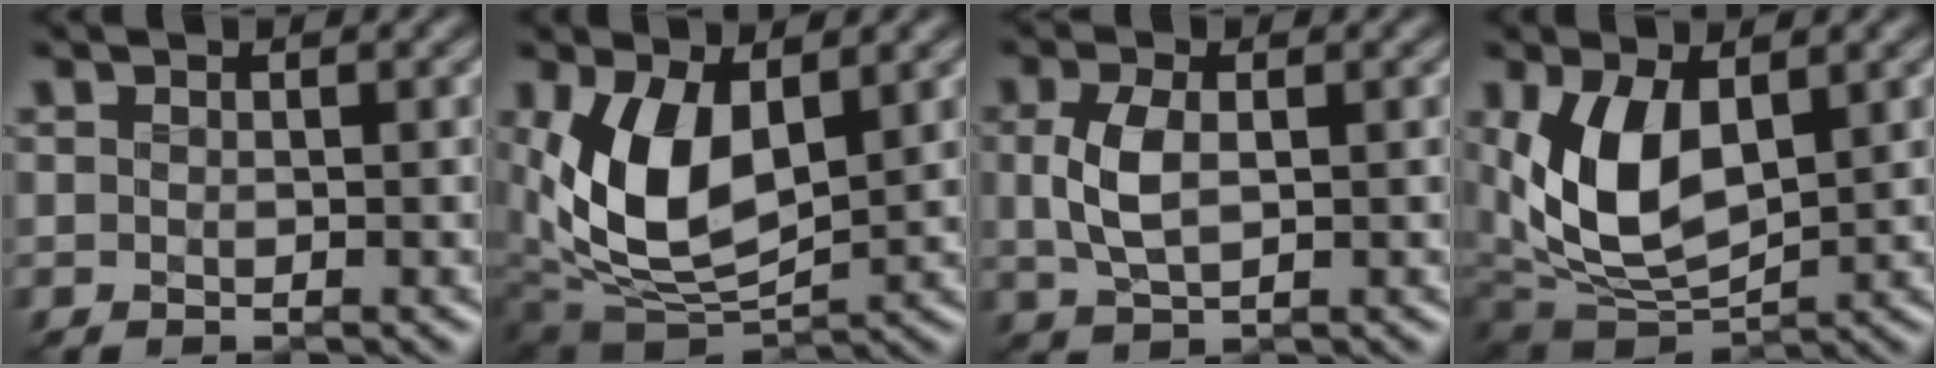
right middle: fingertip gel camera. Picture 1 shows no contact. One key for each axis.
{"total": 8.6, "fx": 1.1, "fy": 4.8, "fz": 7.1, "tx": -0.146, "ty": -0.012, "tz": 0.016}
{"total": 3.4, "fx": -0.2, "fy": 1.7, "fz": 2.9, "tx": -0.071, "ty": 0.000, "tz": -0.004}
{"total": 7.8, "fx": 1.0, "fy": 4.2, "fz": 6.4, "tx": -0.139, "ty": -0.011, "tz": 0.017}